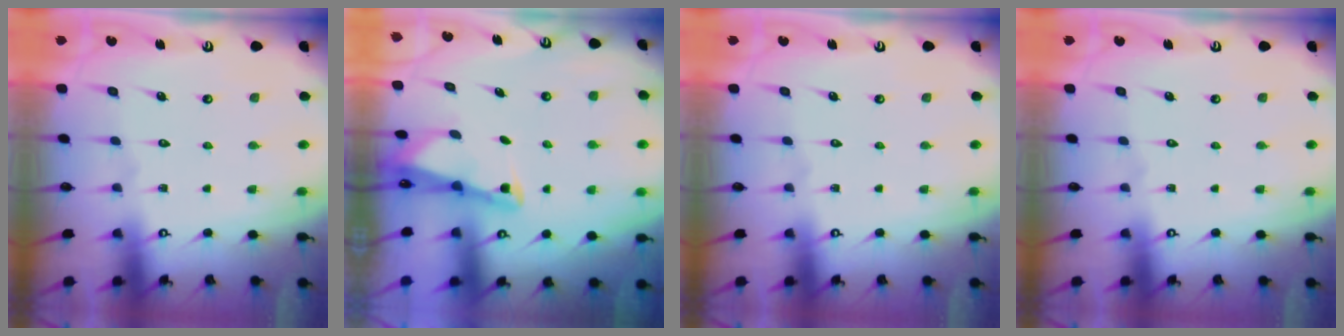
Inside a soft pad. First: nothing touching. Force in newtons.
{"total": 2.2, "press": 2.2, "slide": 0.3}
{"total": 0.0}
{"total": 0.0}